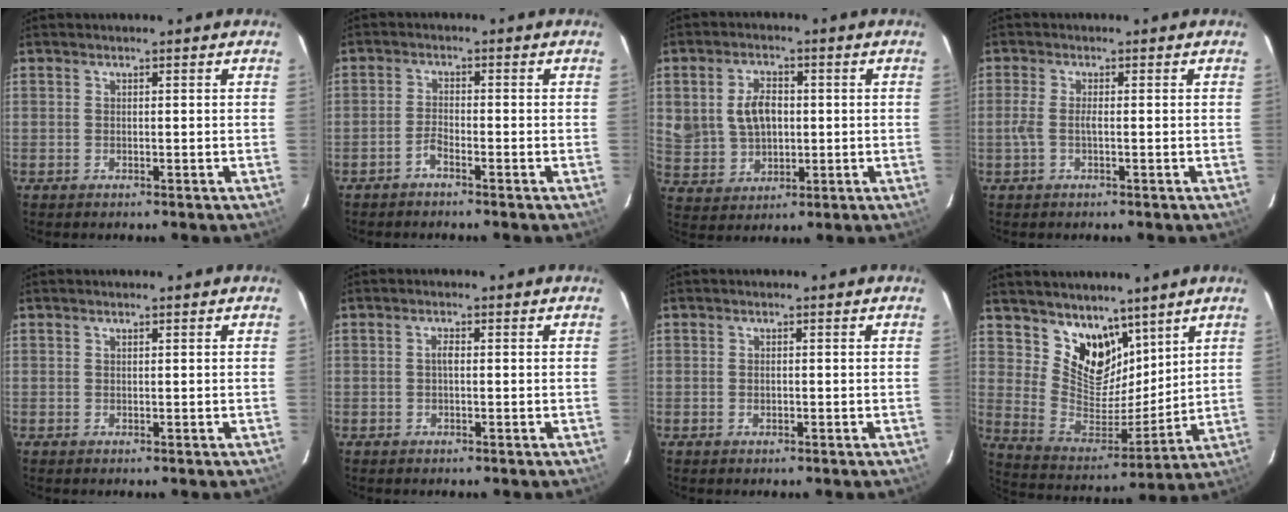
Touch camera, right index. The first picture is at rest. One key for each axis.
{"total": 2.0, "fx": -1.7, "fy": 0.3, "fz": 1.0, "tx": -0.029, "ty": 0.006, "tz": -0.035}
{"total": 8.1, "fx": 1.0, "fy": 5.7, "fz": 5.7, "tx": -0.113, "ty": 0.016, "tz": 0.030}
{"total": 2.7, "fx": -0.7, "fy": 0.4, "fz": 2.6, "tx": -0.054, "ty": -0.001, "tz": -0.013}
{"total": 0.0}
{"total": 1.2, "fx": 0.0, "fy": 0.5, "fz": 1.1, "tx": -0.021, "ty": 0.005, "tz": -0.003}
{"total": 0.8, "fx": -0.2, "fy": 0.5, "fz": 0.6, "tx": -0.010, "ty": 0.002, "tz": -0.004}
{"total": 12.9, "fx": 8.8, "fy": 7.7, "fz": 5.5, "tx": -0.101, "ty": -0.014, "tz": 0.171}